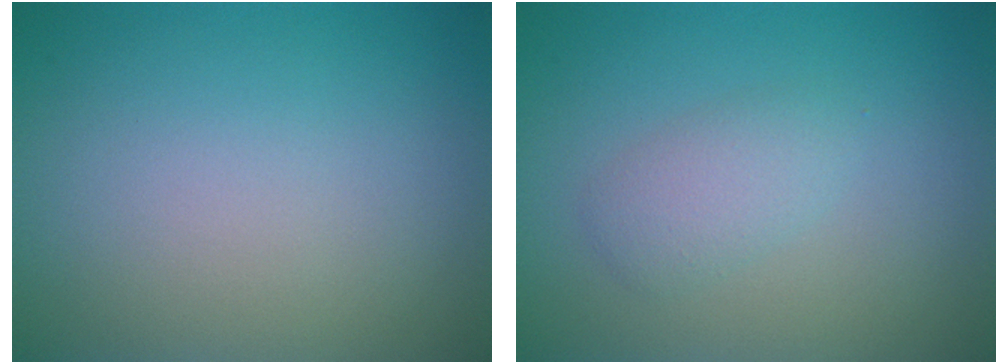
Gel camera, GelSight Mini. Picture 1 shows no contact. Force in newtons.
{"total": 2.0, "press": 2.0, "slide": 0.0}